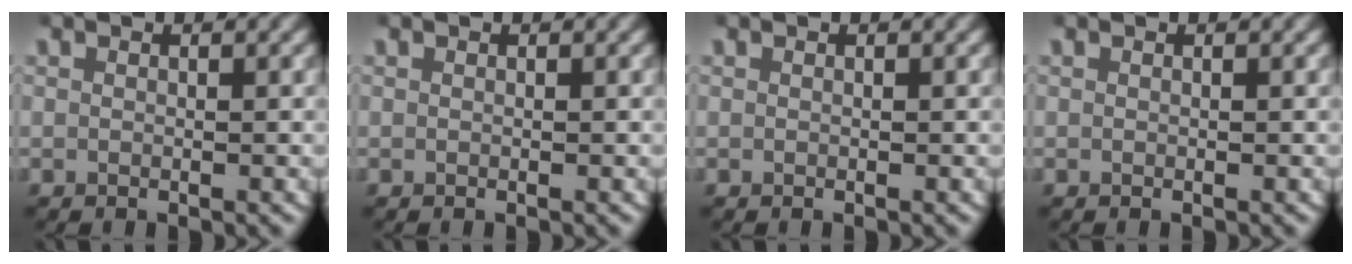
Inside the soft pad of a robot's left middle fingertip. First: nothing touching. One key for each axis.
{"total": 0.0}
{"total": 0.0}
{"total": 0.0}